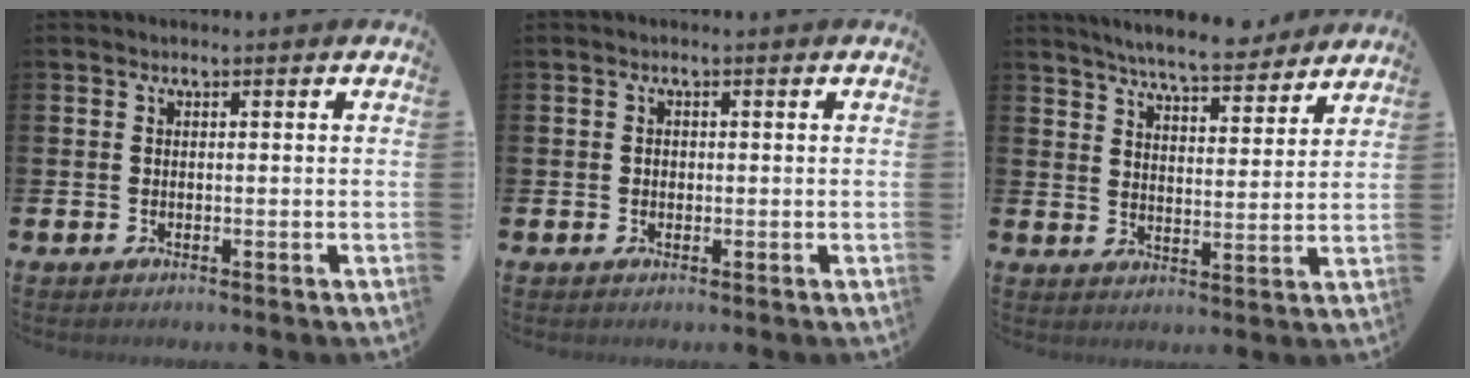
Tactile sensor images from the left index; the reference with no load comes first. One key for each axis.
{"total": 0.8, "fx": 0.0, "fy": 0.7, "fz": 0.4, "tx": -0.007, "ty": 0.006, "tz": -0.002}
{"total": 6.8, "fx": 6.6, "fy": 0.5, "fz": 1.8, "tx": -0.045, "ty": -0.039, "tz": 0.114}